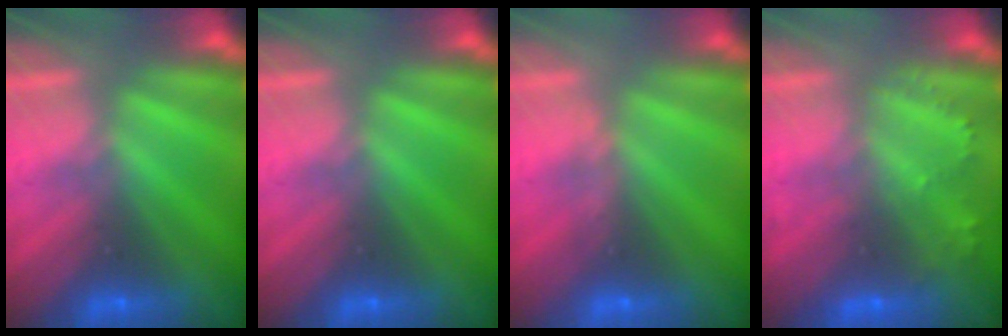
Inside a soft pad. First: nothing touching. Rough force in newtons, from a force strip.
{"total": 0.0}
{"total": 3.1}
{"total": 2.2}